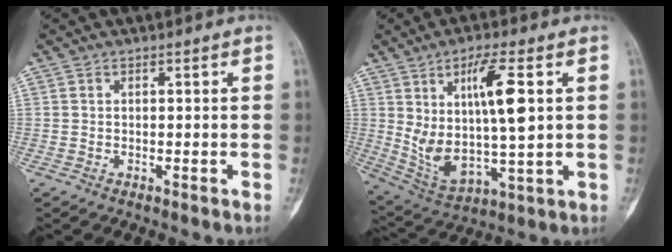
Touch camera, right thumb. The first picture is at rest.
{"total": 14.8, "force": [3.7, 4.2, 13.7], "torque": [-0.257, -0.020, 0.081]}